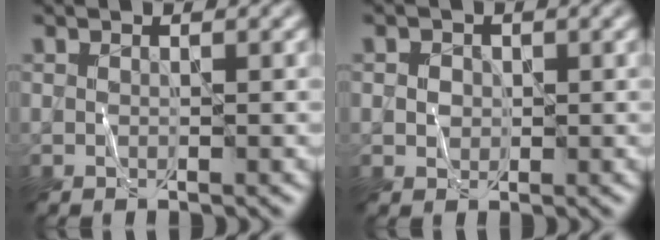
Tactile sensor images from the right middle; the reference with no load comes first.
{"total": 1.5, "force": [0.1, 1.3, 0.6], "torque": [-0.010, 0.002, 0.000]}